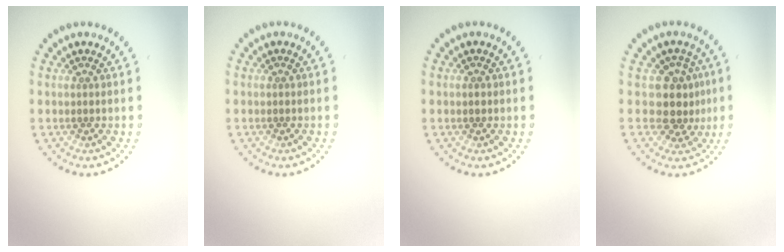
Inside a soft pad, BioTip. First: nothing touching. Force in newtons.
{"total": 0.0}
{"total": 0.7, "press": 0.7, "slide": 0.2}
{"total": 3.3, "press": 2.5, "slide": 2.1}